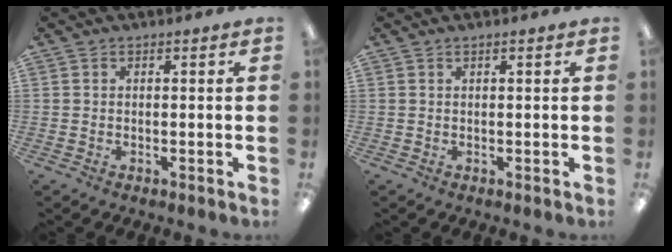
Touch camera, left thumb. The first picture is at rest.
{"total": 0.7, "force": [0.4, 0.1, 0.6], "torque": [-0.011, 0.001, 0.007]}